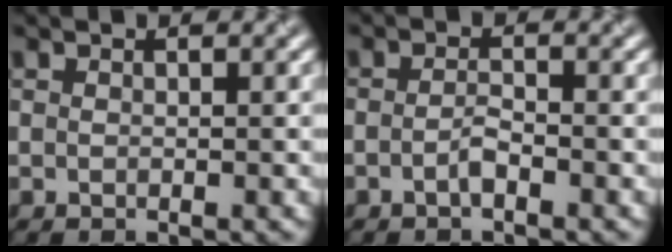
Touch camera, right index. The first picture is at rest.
{"total": 1.0, "force": [-0.7, 0.2, 0.7], "torque": [-0.015, 0.005, -0.015]}